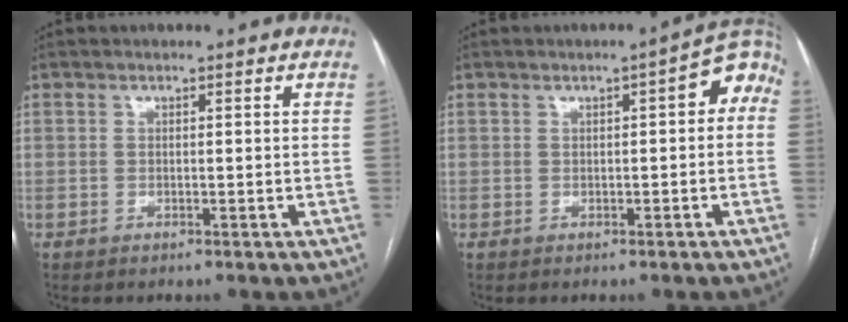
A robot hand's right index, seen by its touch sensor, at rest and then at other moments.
{"total": 5.2, "force": [0.9, 1.8, 4.8], "torque": [-0.051, 0.028, 0.006]}